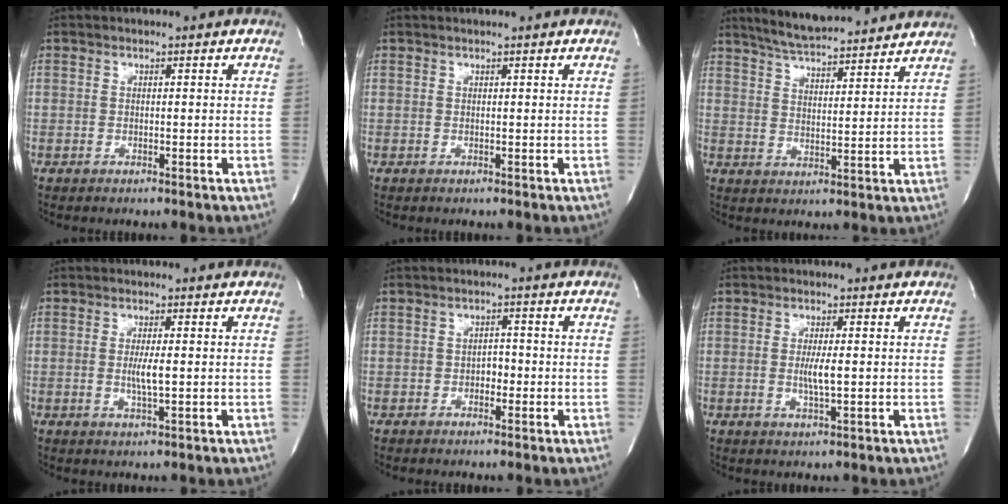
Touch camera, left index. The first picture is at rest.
{"total": 0.6, "force": [0.5, -0.2, 0.3], "torque": [-0.005, 0.005, 0.011]}
{"total": 13.5, "force": [12.3, 1.3, 5.3], "torque": [-0.093, 0.010, 0.185]}
{"total": 2.8, "force": [-0.5, 0.0, 2.8], "torque": [-0.058, -0.010, -0.006]}
{"total": 1.9, "force": [-1.1, 1.1, 1.2], "torque": [-0.012, 0.001, -0.017]}
{"total": 3.0, "force": [-0.5, 0.0, 2.9], "torque": [-0.061, -0.010, -0.006]}